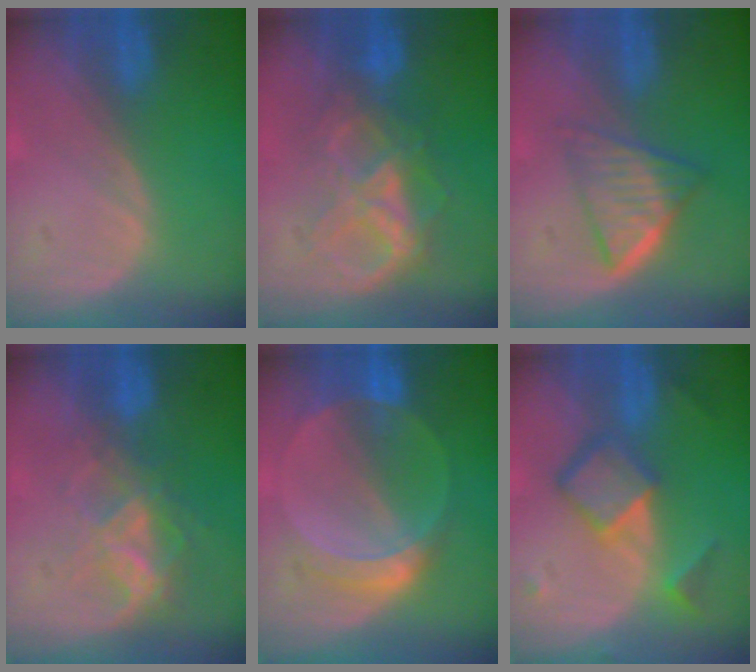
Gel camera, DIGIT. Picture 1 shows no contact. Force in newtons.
{"total": 7.2, "press": 7.2, "slide": 0.3}
{"total": 6.5, "press": 5.5, "slide": 3.5}
{"total": 6.8, "press": 5.9, "slide": 3.4}
{"total": 6.2, "press": 5.7, "slide": 2.5}
{"total": 6.9, "press": 6.0, "slide": 3.5}